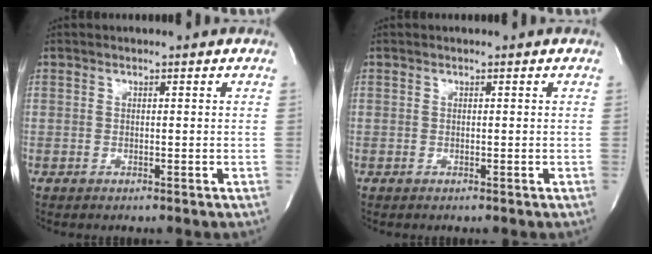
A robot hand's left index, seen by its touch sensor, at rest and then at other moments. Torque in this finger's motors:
{"motor_torque": [0.00, 0.00, 0.00, 0.00]}